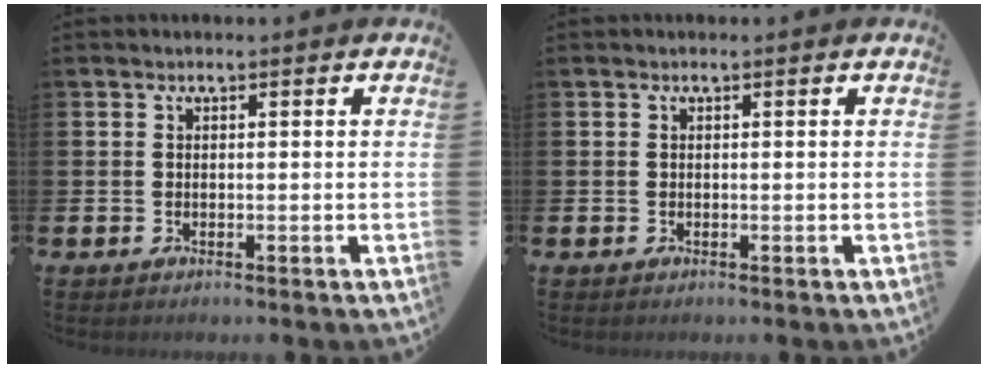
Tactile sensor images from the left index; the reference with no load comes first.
{"total": 0.0}